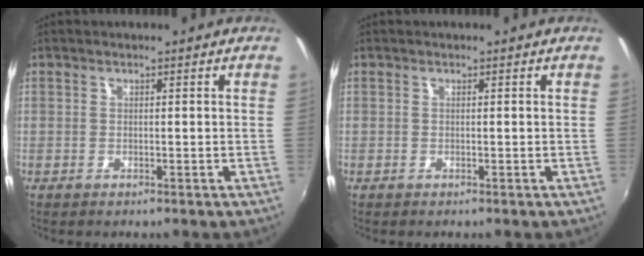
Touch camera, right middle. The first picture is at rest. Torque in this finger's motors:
{"motor_torque": [-0.08, 0.09, -0.02, 0.00]}